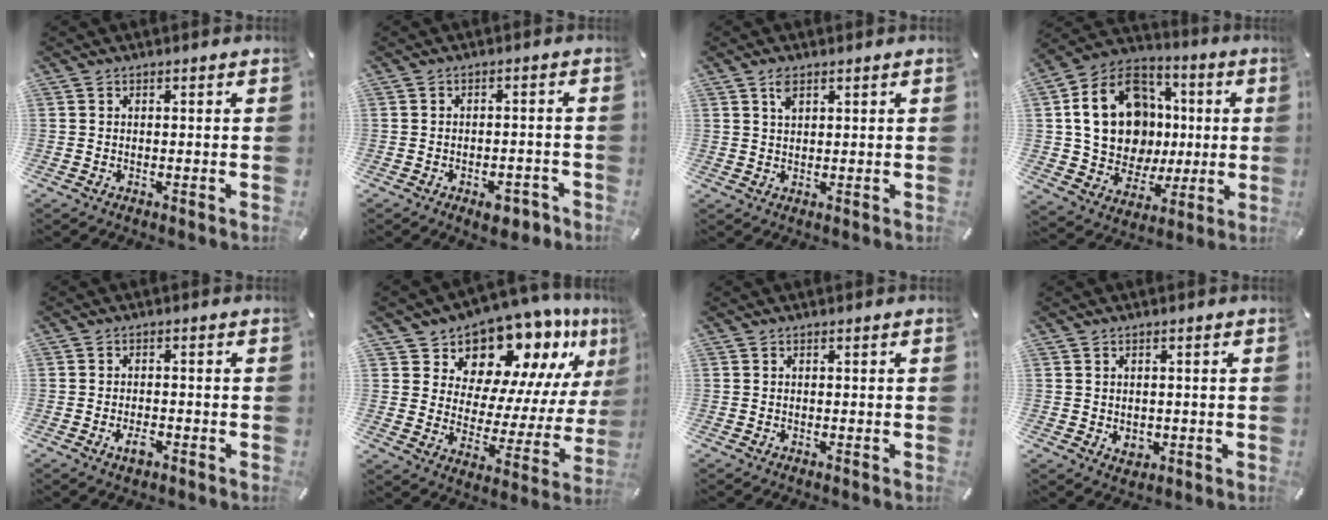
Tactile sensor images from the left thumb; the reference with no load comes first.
{"total": 5.1, "force": [-3.2, 2.6, 3.0], "torque": [-0.040, 0.023, -0.054]}
{"total": 2.6, "force": [1.5, 1.2, 1.7], "torque": [-0.030, -0.002, 0.025]}
{"total": 21.3, "force": [2.0, 17.6, 11.8], "torque": [-0.212, 0.005, 0.047]}
{"total": 3.2, "force": [-1.6, 1.6, 2.3], "torque": [-0.052, 0.002, -0.031]}
{"total": 13.7, "force": [12.0, 6.3, 2.3], "torque": [-0.037, -0.130, 0.202]}
{"total": 0.0}
{"total": 2.6, "force": [-0.1, 2.5, 0.9], "torque": [-0.008, -0.001, -0.002]}